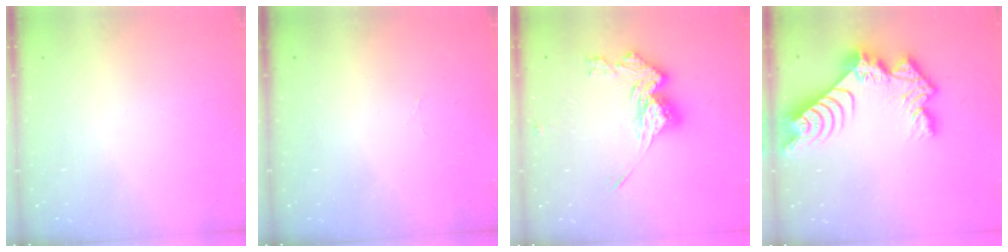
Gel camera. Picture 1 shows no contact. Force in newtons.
{"total": 2.0, "press": 1.9, "slide": 0.8}
{"total": 15.3, "press": 15.2, "slide": 0.3}
{"total": 14.2, "press": 14.1, "slide": 1.1}